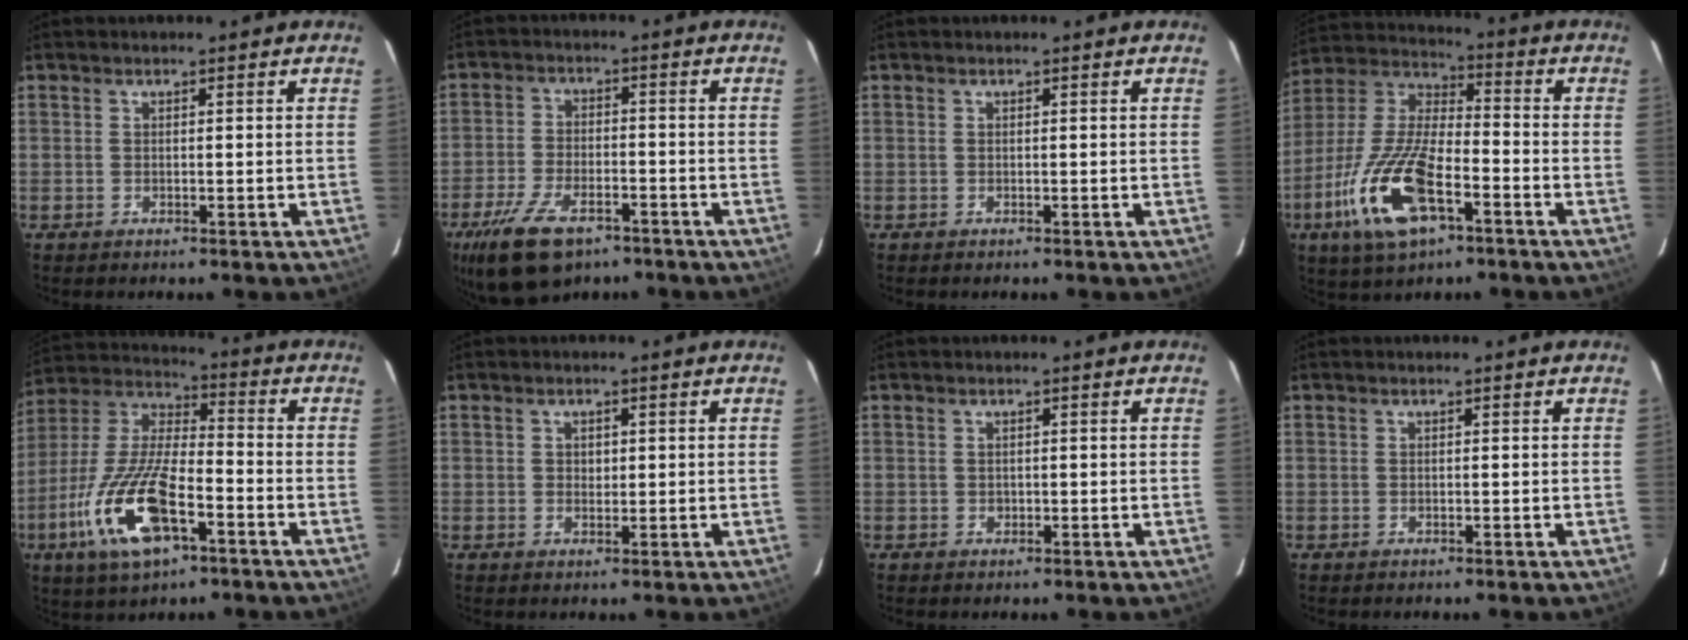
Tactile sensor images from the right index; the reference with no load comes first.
{"total": 13.4, "force": [-8.6, 6.5, 8.0], "torque": [-0.185, -0.018, -0.152]}
{"total": 0.0}
{"total": 18.5, "force": [-8.3, 7.2, 14.9], "torque": [-0.323, -0.018, -0.162]}
{"total": 18.6, "force": [-8.1, 6.9, 15.2], "torque": [-0.328, -0.019, -0.158]}
{"total": 1.4, "force": [0.3, 1.3, 0.6], "torque": [-0.006, 0.004, 0.004]}
{"total": 0.6, "force": [0.0, 0.6, 0.1], "torque": [0.002, 0.001, 0.000]}
{"total": 0.0}